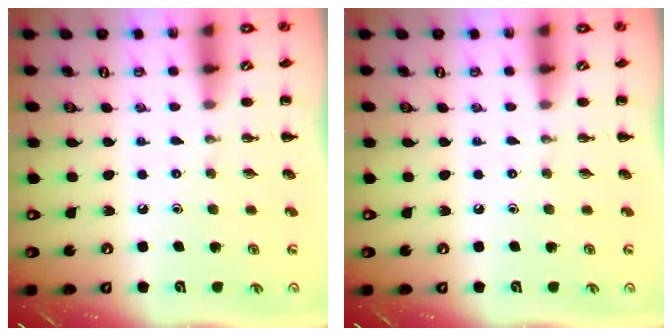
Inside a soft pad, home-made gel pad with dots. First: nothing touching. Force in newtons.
{"total": 0.0}